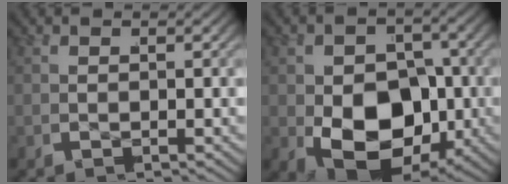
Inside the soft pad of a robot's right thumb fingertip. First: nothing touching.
{"total": 13.6, "force": [-2.3, 9.3, 9.6], "torque": [-0.197, -0.065, -0.008]}